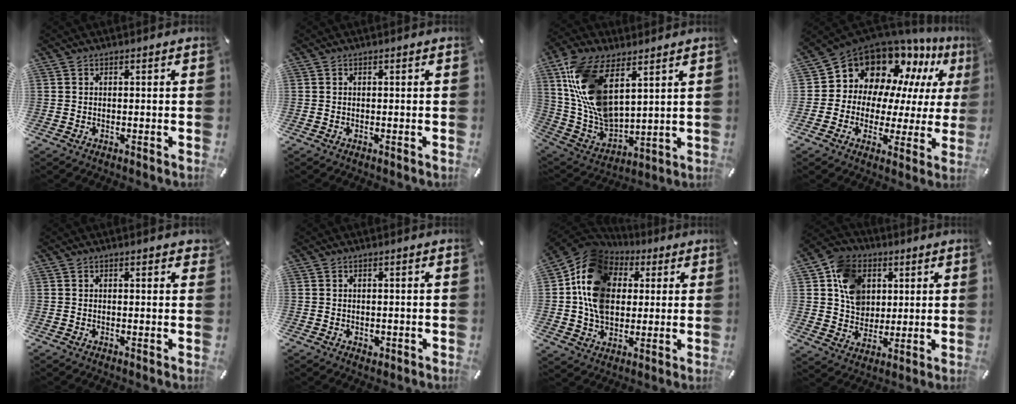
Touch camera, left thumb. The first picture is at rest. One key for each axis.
{"total": 0.0}
{"total": 16.3, "fx": 7.7, "fy": 9.1, "fz": 11.1, "tx": -0.266, "ty": -0.030, "tz": 0.142}
{"total": 13.9, "fx": 9.7, "fy": 9.5, "fz": 2.9, "tx": -0.069, "ty": -0.093, "tz": 0.182}
{"total": 1.1, "fx": 0.5, "fy": 0.5, "fz": 0.8, "tx": -0.009, "ty": 0.000, "tz": 0.007}
{"total": 1.0, "fx": -0.1, "fy": 0.9, "fz": 0.5, "tx": -0.009, "ty": 0.003, "tz": -0.003}
{"total": 15.0, "fx": 2.1, "fy": 12.5, "fz": 7.9, "tx": -0.181, "ty": 0.001, "tz": 0.034}
{"total": 11.7, "fx": 3.3, "fy": 10.1, "fz": 5.0, "tx": -0.098, "ty": 0.004, "tz": 0.070}